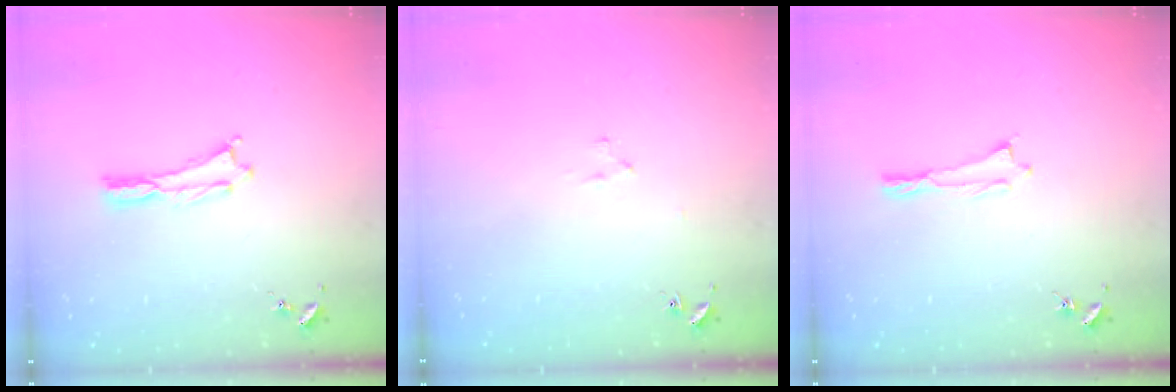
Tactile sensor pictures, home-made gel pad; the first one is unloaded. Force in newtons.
{"total": 2.2, "press": 2.2, "slide": 0.2}
{"total": 0.0}